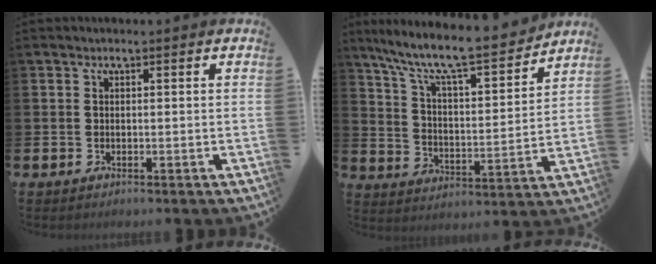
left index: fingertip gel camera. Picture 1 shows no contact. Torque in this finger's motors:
{"motor_torque": [1.04, -1.10, 0.93, 0.21]}